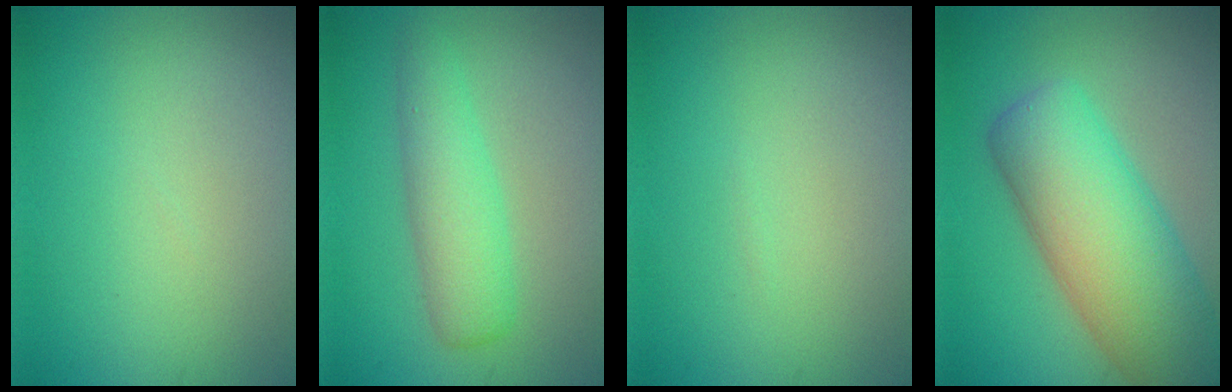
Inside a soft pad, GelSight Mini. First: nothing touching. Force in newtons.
{"total": 3.9, "press": 3.9, "slide": 0.1}
{"total": 0.0}
{"total": 10.6, "press": 10.6, "slide": 0.5}